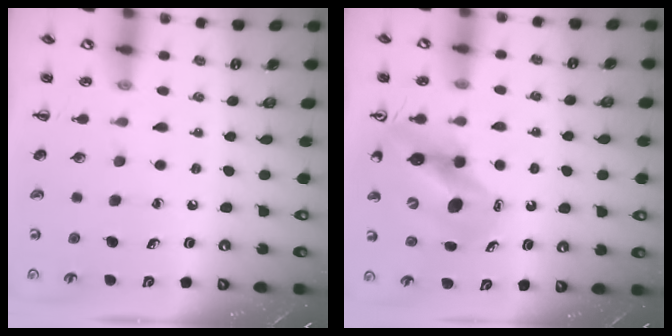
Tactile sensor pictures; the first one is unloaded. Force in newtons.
{"total": 10.2, "press": 9.8, "slide": 3.0}